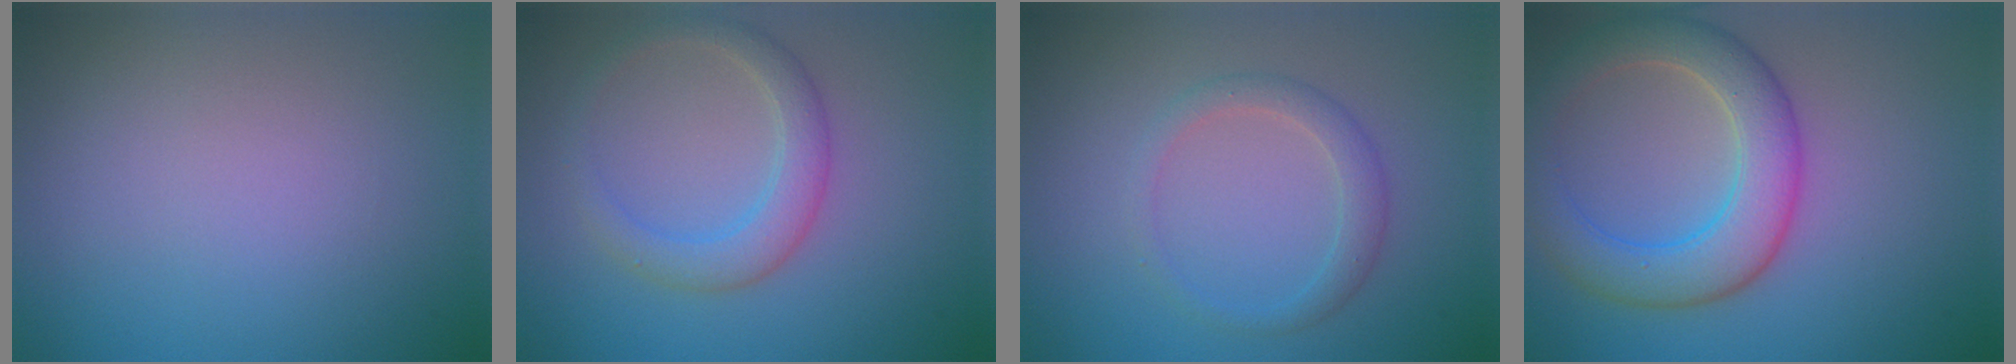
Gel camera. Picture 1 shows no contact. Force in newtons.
{"total": 3.0, "press": 3.0, "slide": 0.1}
{"total": 2.0, "press": 2.0, "slide": 0.1}
{"total": 6.1, "press": 6.1, "slide": 0.2}